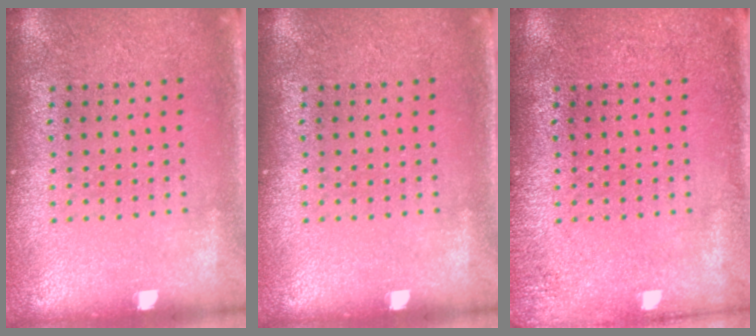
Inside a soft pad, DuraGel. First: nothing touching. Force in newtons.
{"total": 0.0}
{"total": 1.2, "press": 1.1, "slide": 0.2}